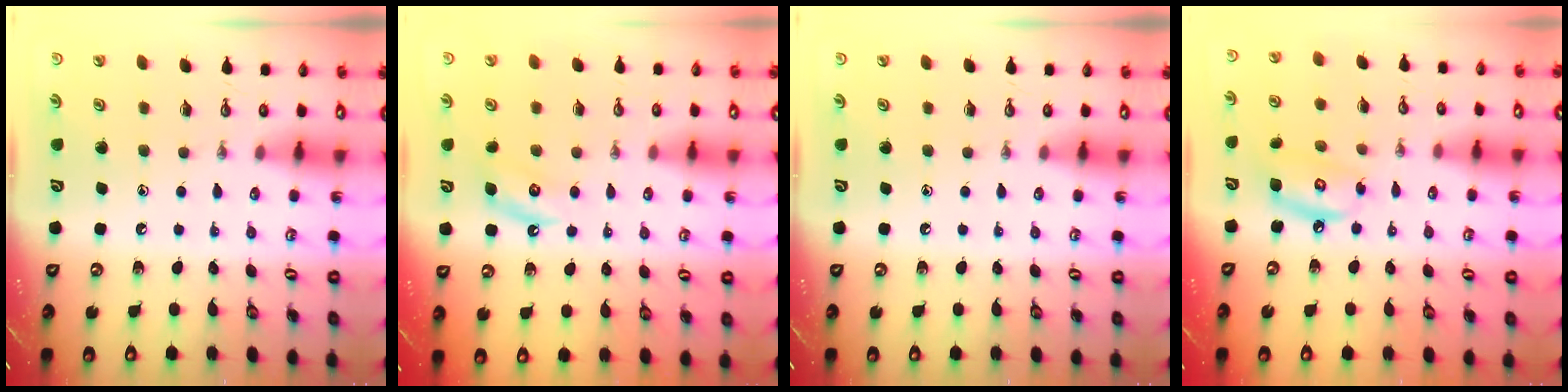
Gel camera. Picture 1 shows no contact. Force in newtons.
{"total": 4.2, "press": 4.1, "slide": 0.7}
{"total": 0.0}
{"total": 8.1, "press": 8.1, "slide": 0.6}